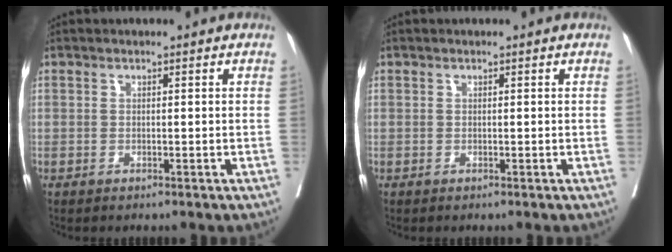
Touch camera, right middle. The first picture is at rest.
{"total": 0.0}